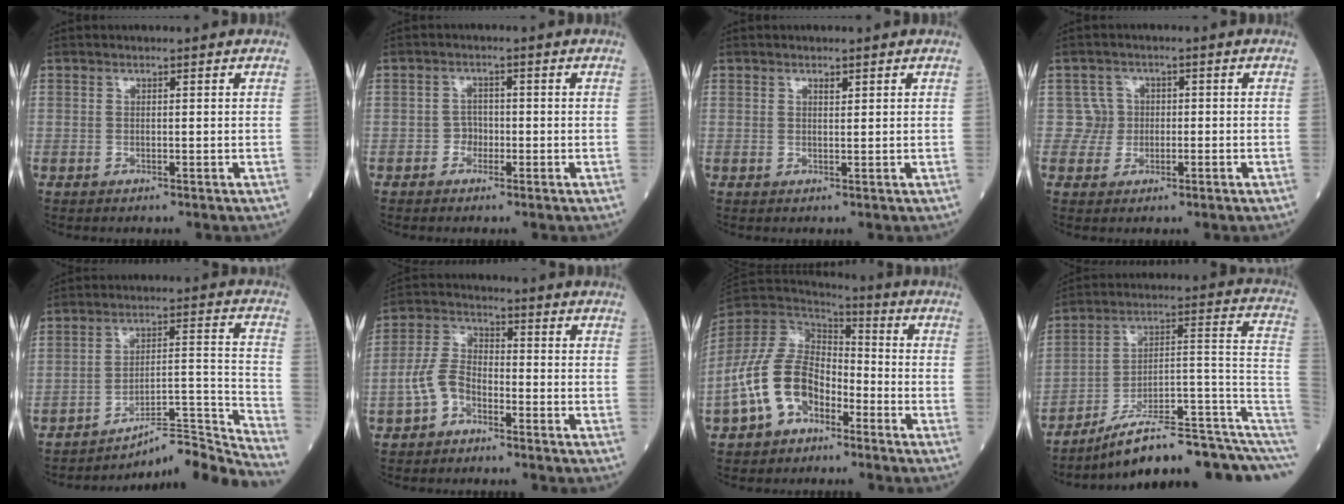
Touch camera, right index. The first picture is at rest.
{"total": 1.9, "force": [-0.9, 1.5, 0.6], "torque": [0.000, 0.009, -0.018]}
{"total": 0.8, "force": [0.6, 0.1, 0.5], "torque": [-0.014, -0.005, 0.011]}
{"total": 2.9, "force": [-0.3, 2.9, -0.4], "torque": [0.021, 0.011, -0.009]}
{"total": 14.3, "force": [-14.0, -2.3, 1.7], "torque": [-0.006, 0.048, -0.214]}
{"total": 6.0, "force": [-2.9, 3.8, 3.7], "torque": [-0.089, 0.016, -0.063]}
{"total": 12.4, "force": [-5.6, 7.7, 7.9], "torque": [-0.183, 0.020, -0.110]}
{"total": 19.9, "force": [-15.4, 2.8, 12.3], "torque": [-0.106, 0.060, -0.225]}